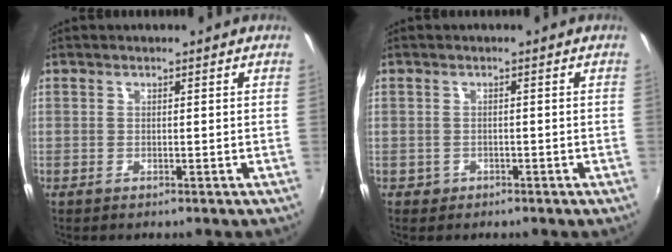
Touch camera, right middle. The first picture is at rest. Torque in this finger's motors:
{"motor_torque": [-0.09, -0.12, -0.02, -0.01]}